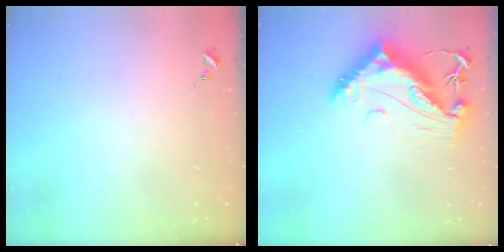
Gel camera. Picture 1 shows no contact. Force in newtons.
{"total": 13.5, "press": 13.4, "slide": 1.3}